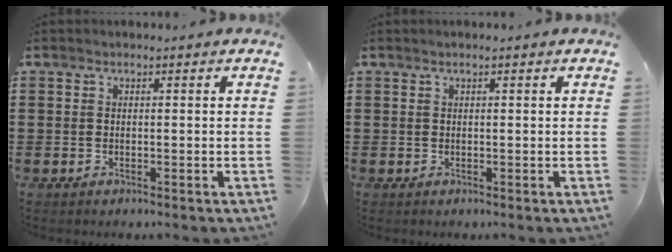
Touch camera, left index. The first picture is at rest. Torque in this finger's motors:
{"motor_torque": [0.02, -0.02, -0.01, 0.01]}